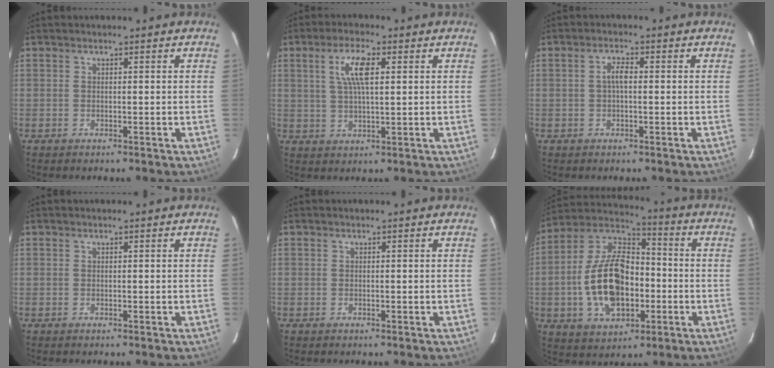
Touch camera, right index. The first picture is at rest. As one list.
[{"total": 6.6, "force": [2.2, 1.9, 5.9], "torque": [-0.113, 0.008, 0.041]}, {"total": 2.3, "force": [-0.1, 0.8, 2.2], "torque": [-0.044, 0.008, -0.002]}, {"total": 0.0}, {"total": 0.0}, {"total": 17.7, "force": [-3.6, 8.4, 15.1], "torque": [-0.312, 0.005, -0.065]}]